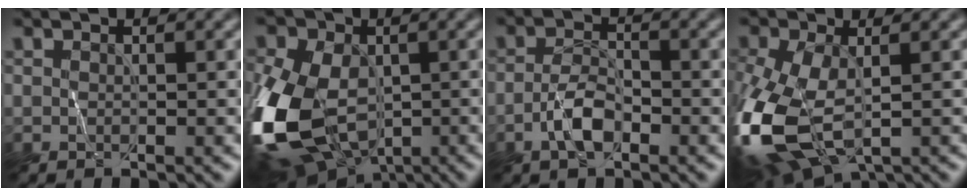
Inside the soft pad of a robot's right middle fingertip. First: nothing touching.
{"total": 16.0, "force": [-3.4, 10.7, 11.4], "torque": [-0.260, -0.030, -0.061]}
{"total": 3.1, "force": [-1.5, 1.3, 2.3], "torque": [-0.047, 0.005, -0.036]}
{"total": 12.9, "force": [-3.3, 7.0, 10.3], "torque": [-0.276, -0.036, -0.053]}